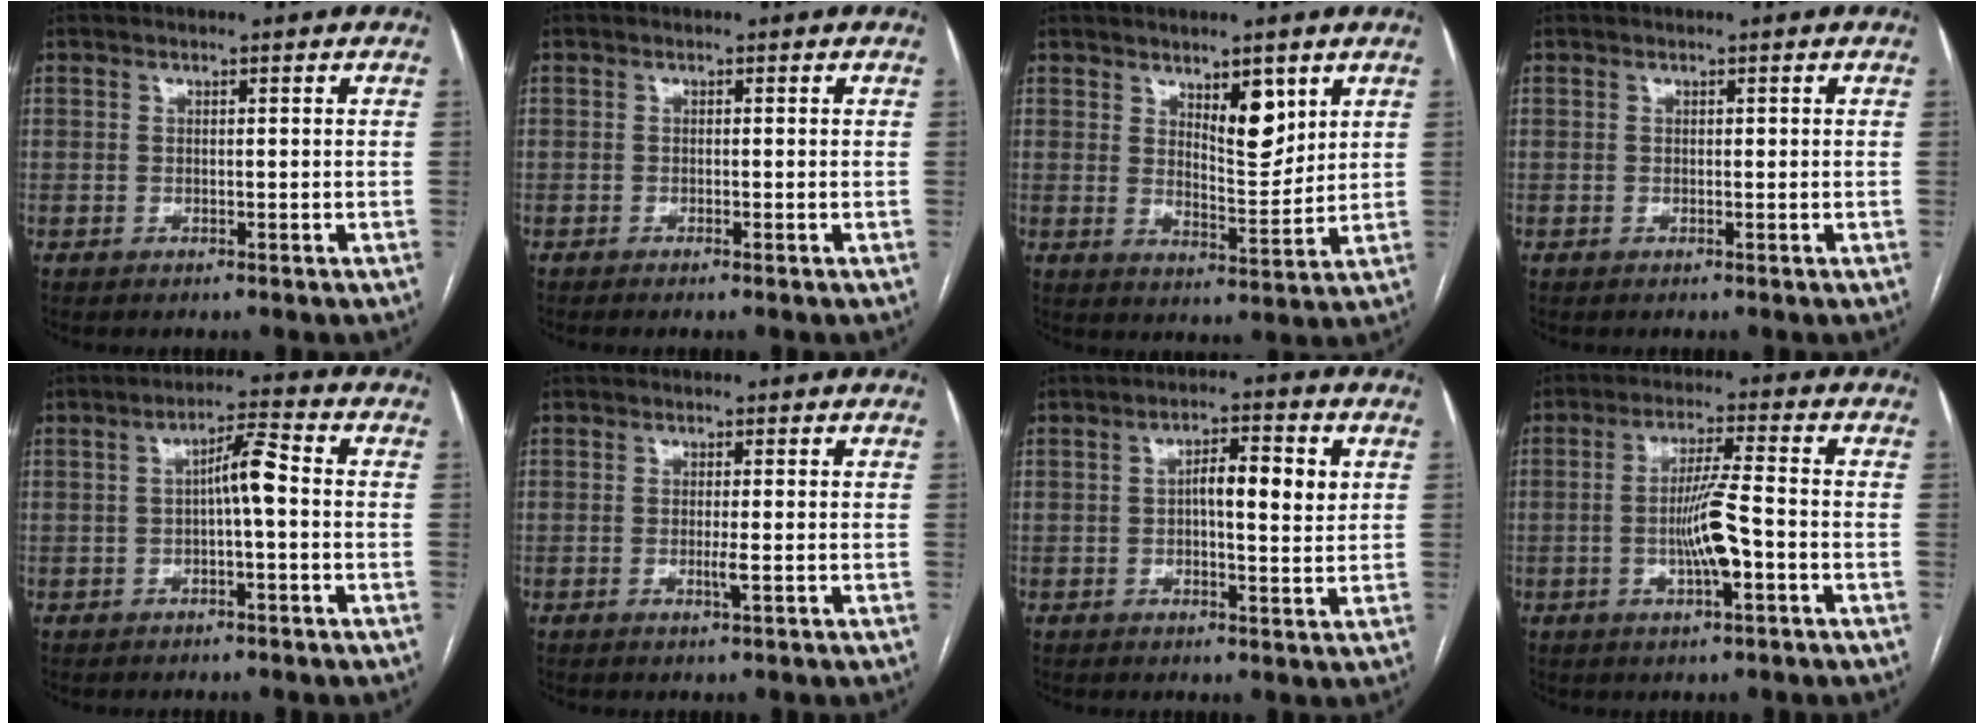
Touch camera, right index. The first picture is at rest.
{"total": 0.5, "force": [-0.4, -0.1, 0.4], "torque": [-0.009, 0.001, -0.007]}
{"total": 6.6, "force": [3.6, 2.2, 5.1], "torque": [-0.082, -0.010, 0.061]}
{"total": 0.0}
{"total": 4.7, "force": [-0.2, 0.5, 4.6], "torque": [-0.076, 0.016, -0.004]}
{"total": 1.5, "force": [-0.3, -0.2, 1.4], "torque": [-0.028, -0.004, -0.006]}
{"total": 6.5, "force": [1.3, 1.6, 6.2], "torque": [-0.099, 0.011, 0.017]}
{"total": 7.3, "force": [-1.8, 0.3, 7.1], "torque": [-0.135, 0.000, -0.034]}